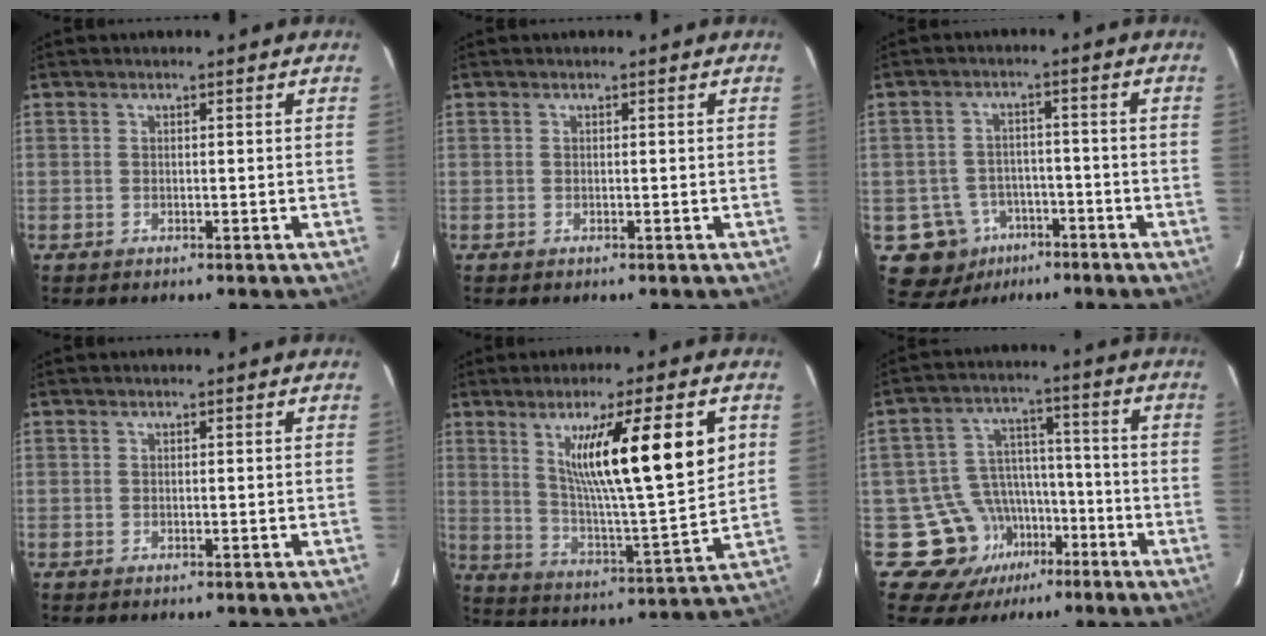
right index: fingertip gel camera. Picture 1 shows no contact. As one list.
[{"total": 0.0}, {"total": 9.6, "force": [-4.4, 8.4, 1.9], "torque": [-0.050, 0.012, -0.054]}, {"total": 0.0}, {"total": 19.0, "force": [5.9, 1.7, 18.0], "torque": [-0.290, -0.009, 0.097]}, {"total": 12.9, "force": [-5.7, 11.4, 2.5], "torque": [-0.043, 0.065, -0.072]}]